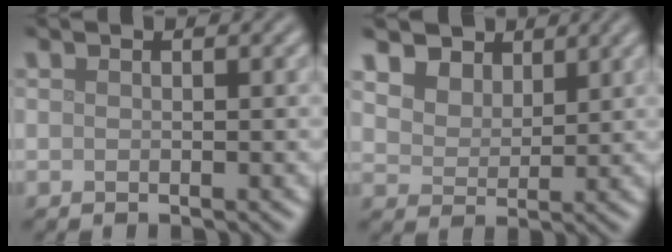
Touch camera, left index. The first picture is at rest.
{"total": 5.9, "force": [4.1, 3.6, 2.1], "torque": [-0.076, 0.003, 0.077]}